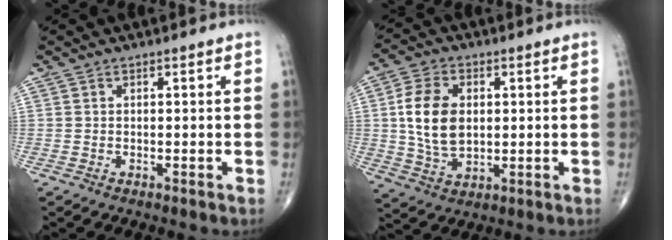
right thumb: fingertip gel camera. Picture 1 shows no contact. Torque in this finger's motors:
{"motor_torque": [1.39, 1.23, 1.07, -0.10, 0.08]}